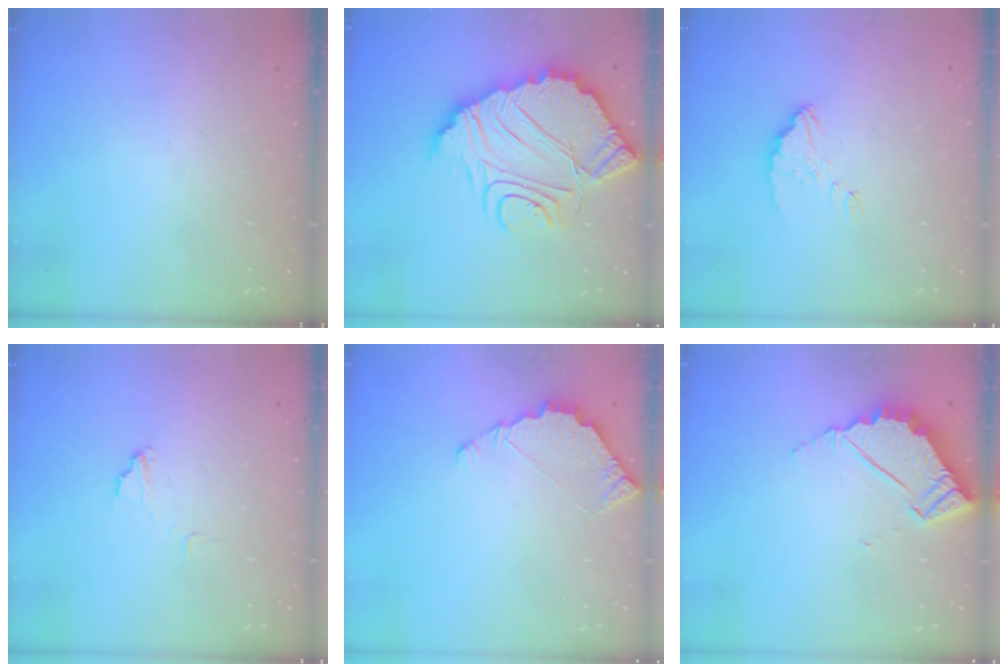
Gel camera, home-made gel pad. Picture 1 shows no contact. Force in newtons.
{"total": 18.5, "press": 18.4, "slide": 1.6}
{"total": 3.1, "press": 3.0, "slide": 0.2}
{"total": 3.5, "press": 3.5, "slide": 0.3}
{"total": 3.7, "press": 3.7, "slide": 0.3}
{"total": 5.3, "press": 5.3, "slide": 0.2}